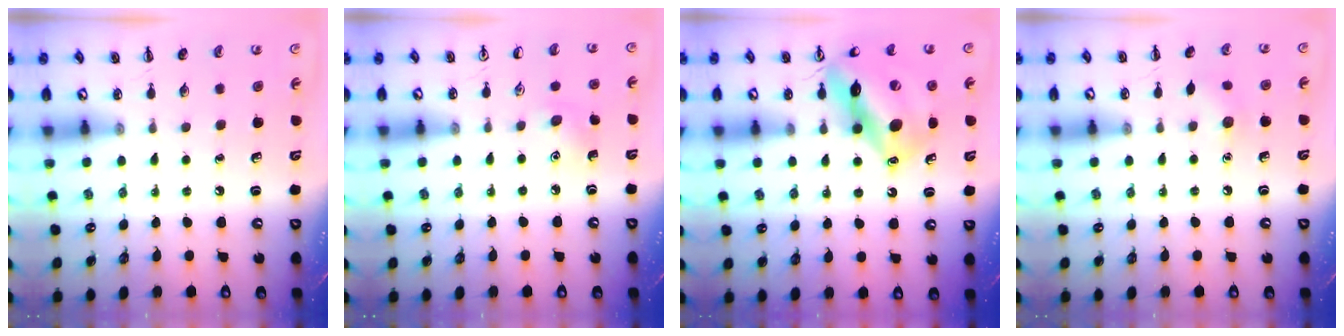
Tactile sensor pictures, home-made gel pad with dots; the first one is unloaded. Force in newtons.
{"total": 6.6, "press": 6.4, "slide": 1.6}
{"total": 16.1, "press": 15.8, "slide": 2.7}
{"total": 5.8, "press": 5.6, "slide": 1.6}